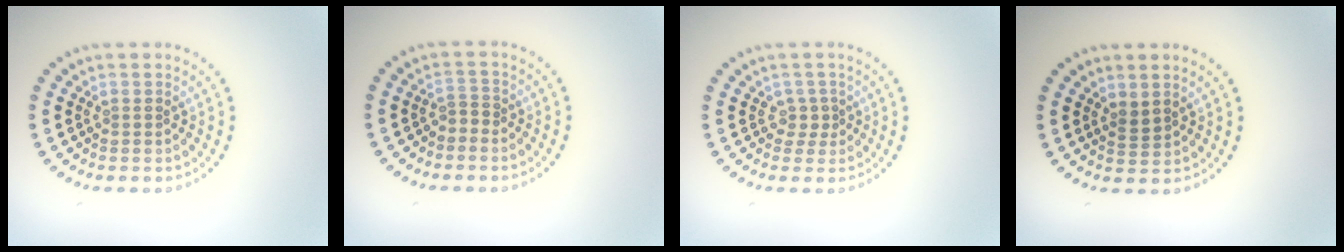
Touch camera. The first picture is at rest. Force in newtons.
{"total": 0.9, "press": 0.8, "slide": 0.5}
{"total": 1.4, "press": 1.0, "slide": 1.0}
{"total": 1.2, "press": 1.0, "slide": 0.7}